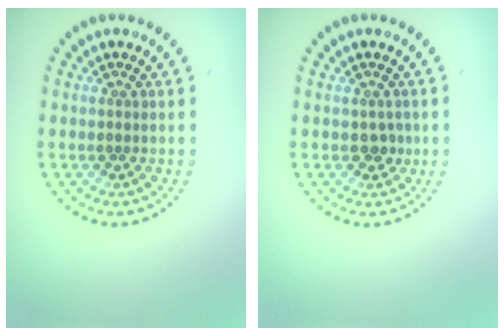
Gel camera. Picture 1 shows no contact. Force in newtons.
{"total": 1.1, "press": 1.0, "slide": 0.5}